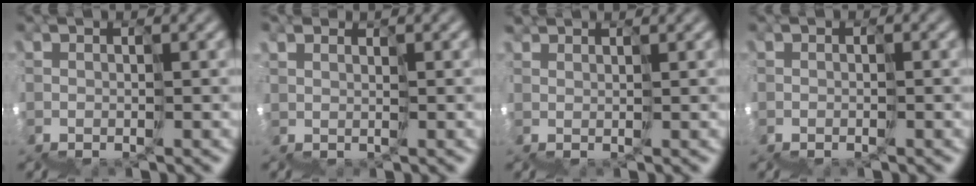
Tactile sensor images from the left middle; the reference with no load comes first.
{"total": 2.6, "force": [0.9, -0.8, -2.3], "torque": [0.019, 0.015, 0.016]}
{"total": 1.5, "force": [1.5, -0.1, -0.5], "torque": [0.018, 0.019, 0.024]}
{"total": 1.1, "force": [-0.7, 0.6, 0.5], "torque": [-0.018, -0.006, -0.004]}